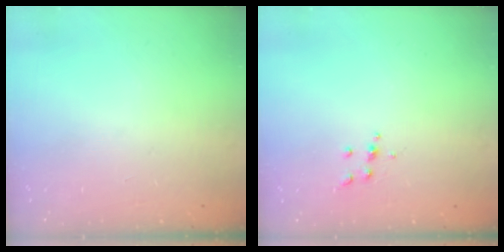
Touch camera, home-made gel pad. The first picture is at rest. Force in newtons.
{"total": 4.0, "press": 3.9, "slide": 0.9}